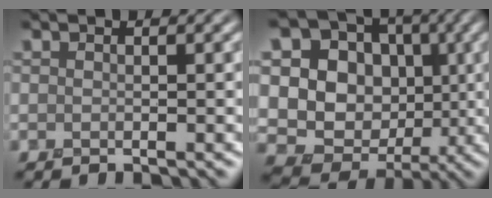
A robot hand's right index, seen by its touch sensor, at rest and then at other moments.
{"total": 15.0, "force": [1.5, 13.0, 7.4], "torque": [-0.173, 0.047, 0.026]}